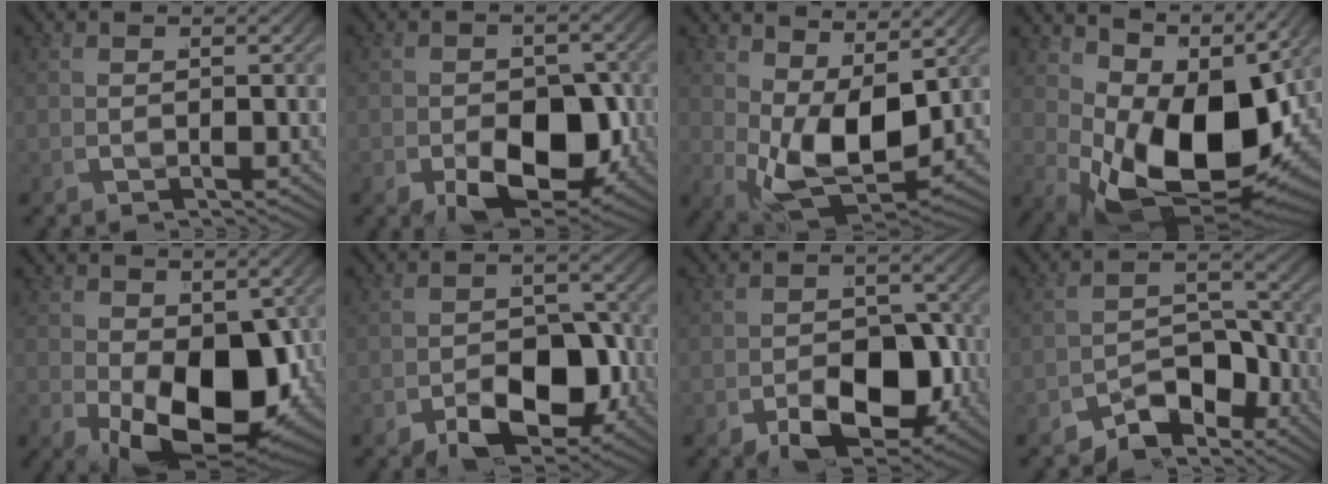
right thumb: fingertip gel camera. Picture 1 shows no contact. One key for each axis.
{"total": 8.6, "fx": -2.3, "fy": 5.6, "fz": 6.1, "tx": -0.117, "ty": -0.046, "tz": -0.021}
{"total": 8.4, "fx": 0.7, "fy": 4.9, "fz": 6.8, "tx": -0.146, "ty": -0.044, "tz": 0.030}
{"total": 14.8, "fx": 0.0, "fy": 8.6, "fz": 12.1, "tx": -0.215, "ty": -0.042, "tz": 0.026}
{"total": 10.9, "fx": -1.9, "fy": 6.4, "fz": 8.6, "tx": -0.144, "ty": -0.047, "tz": -0.005}
{"total": 5.9, "fx": -2.6, "fy": 3.6, "fz": 4.0, "tx": -0.070, "ty": -0.018, "tz": -0.043}
{"total": 6.5, "fx": -2.4, "fy": 4.1, "fz": 4.4, "tx": -0.081, "ty": -0.025, "tz": -0.037}
{"total": 5.5, "fx": -4.2, "fy": 2.6, "fz": 2.4, "tx": -0.032, "ty": -0.013, "tz": -0.071}